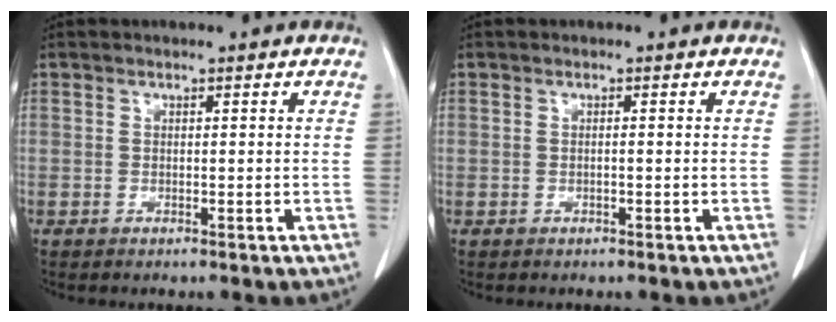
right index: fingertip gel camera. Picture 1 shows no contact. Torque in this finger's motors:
{"motor_torque": [-0.05, 0.02, 0.00, -0.01]}